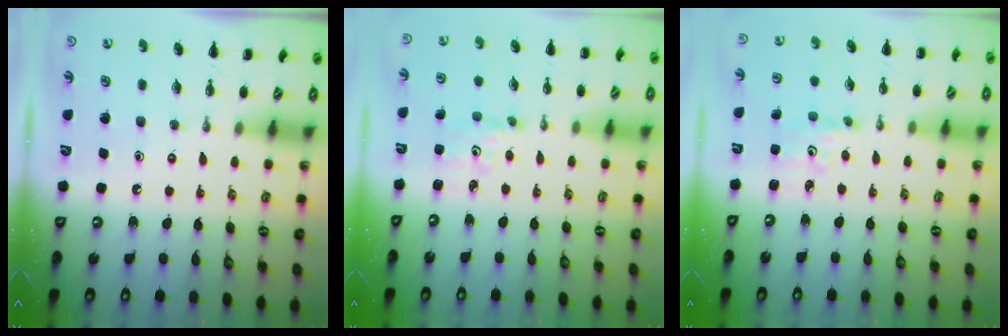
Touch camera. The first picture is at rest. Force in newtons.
{"total": 1.8, "press": 1.7, "slide": 0.5}
{"total": 1.8, "press": 1.7, "slide": 0.5}